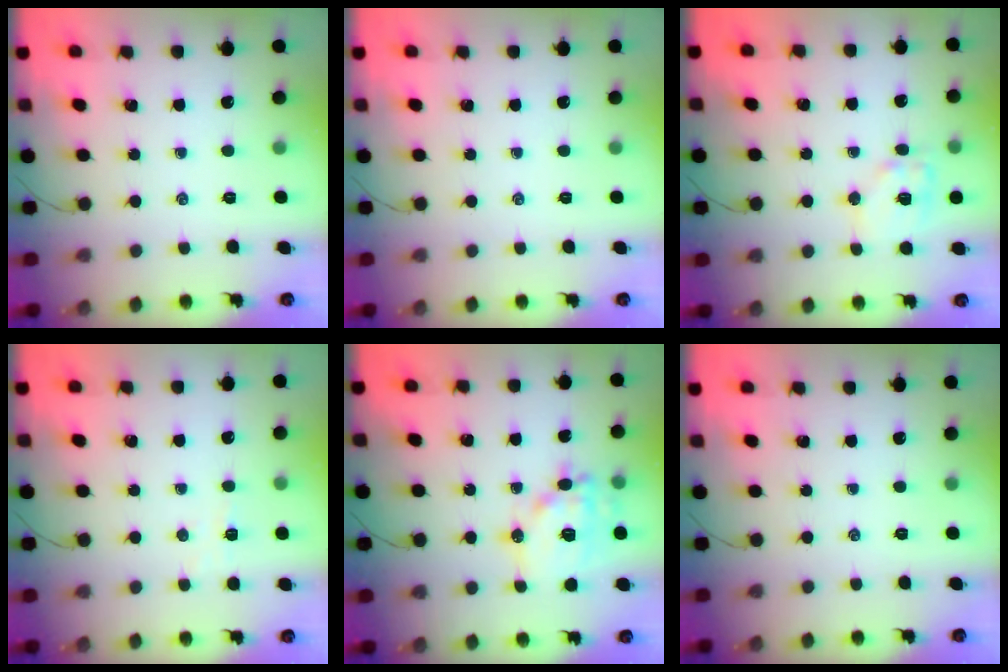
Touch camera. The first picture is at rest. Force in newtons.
{"total": 0.0}
{"total": 10.4, "press": 10.3, "slide": 1.6}
{"total": 2.9, "press": 2.7, "slide": 0.8}
{"total": 15.0, "press": 14.7, "slide": 2.7}
{"total": 0.0}